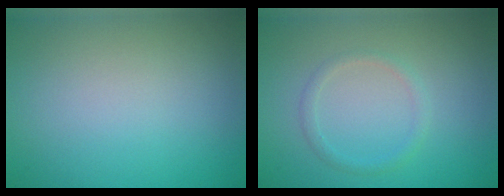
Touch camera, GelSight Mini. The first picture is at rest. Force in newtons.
{"total": 1.2, "press": 1.2, "slide": 0.1}